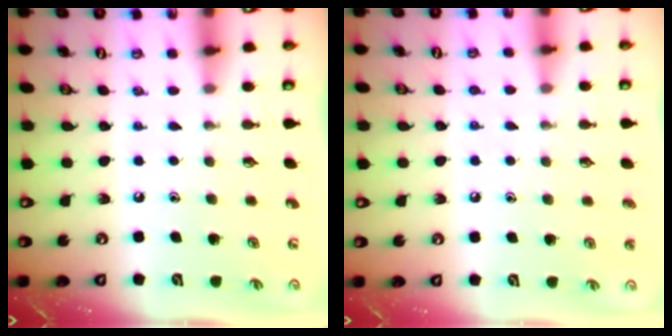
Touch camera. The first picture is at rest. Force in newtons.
{"total": 4.1, "press": 4.1, "slide": 0.4}